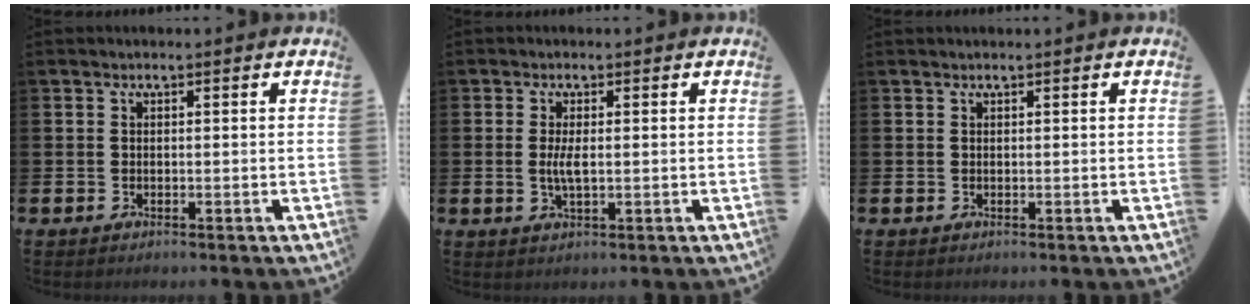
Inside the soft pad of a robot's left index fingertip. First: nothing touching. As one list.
[{"total": 2.4, "force": [0.1, 0.8, 2.3], "torque": [-0.040, -0.001, 0.000]}, {"total": 0.0}]